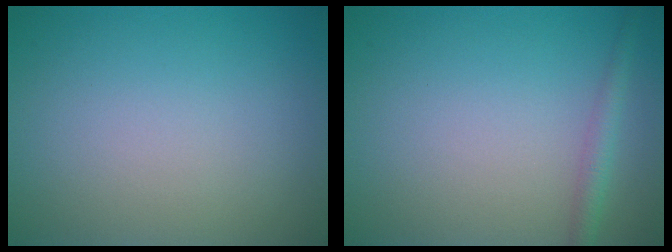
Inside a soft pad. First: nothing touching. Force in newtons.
{"total": 1.8, "press": 1.8, "slide": 0.1}